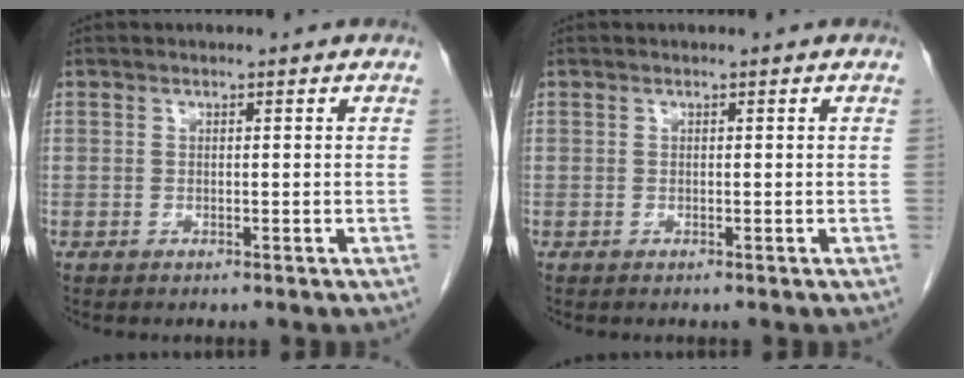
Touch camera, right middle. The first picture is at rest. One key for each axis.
{"total": 0.0}